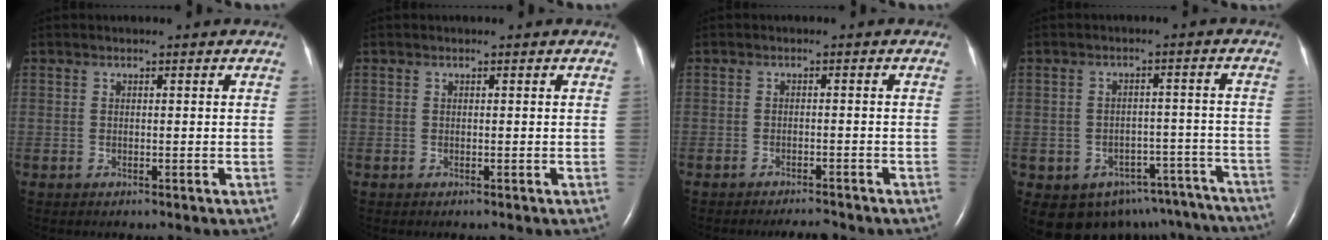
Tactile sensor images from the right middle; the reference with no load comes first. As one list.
[{"total": 0.0}, {"total": 3.0, "force": [-2.9, 0.2, 0.9], "torque": [-0.017, -0.009, -0.042]}, {"total": 14.8, "force": [-11.9, 8.1, 3.6], "torque": [-0.039, 0.039, -0.128]}]